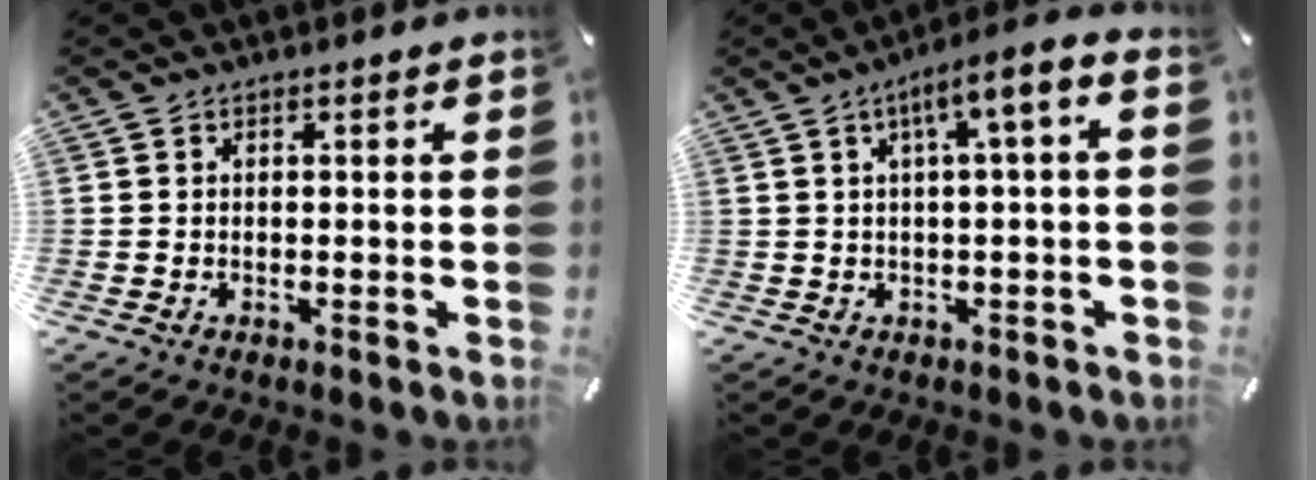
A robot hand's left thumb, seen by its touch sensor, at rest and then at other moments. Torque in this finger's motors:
{"motor_torque": [1.11, 1.40, 0.53, -0.48, 0.32]}